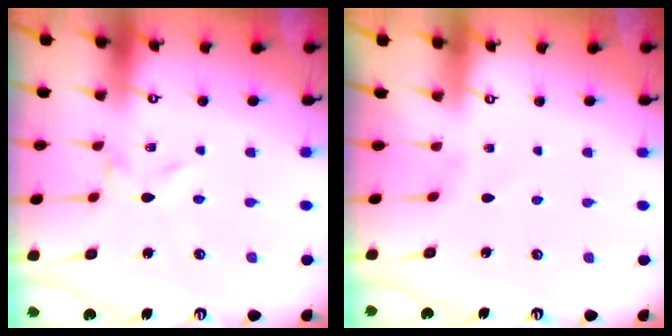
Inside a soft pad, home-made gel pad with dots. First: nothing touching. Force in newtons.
{"total": 0.0}